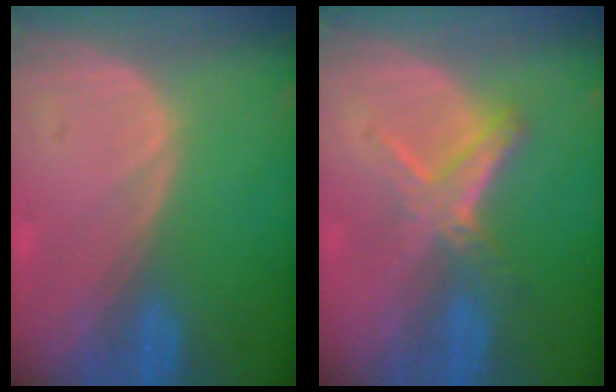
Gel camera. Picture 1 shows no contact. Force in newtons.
{"total": 5.5, "press": 5.4, "slide": 1.3}